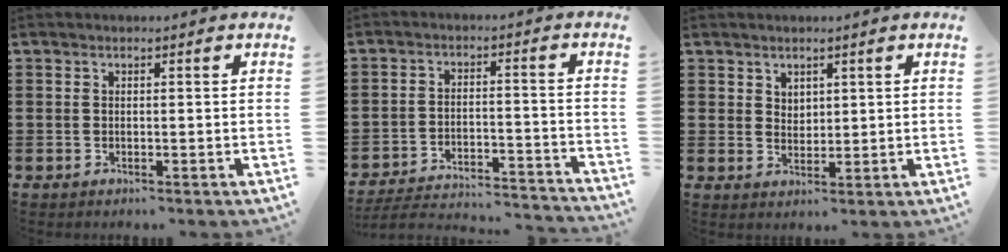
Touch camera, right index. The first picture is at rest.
{"total": 4.1, "force": [-4.0, 0.2, 1.1], "torque": [-0.030, -0.011, -0.086]}
{"total": 2.3, "force": [1.8, 1.5, 0.2], "torque": [-0.009, 0.007, 0.034]}